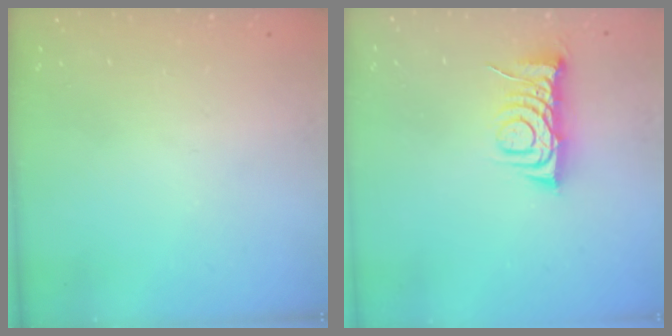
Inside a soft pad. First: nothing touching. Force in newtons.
{"total": 7.1, "press": 7.1, "slide": 0.9}